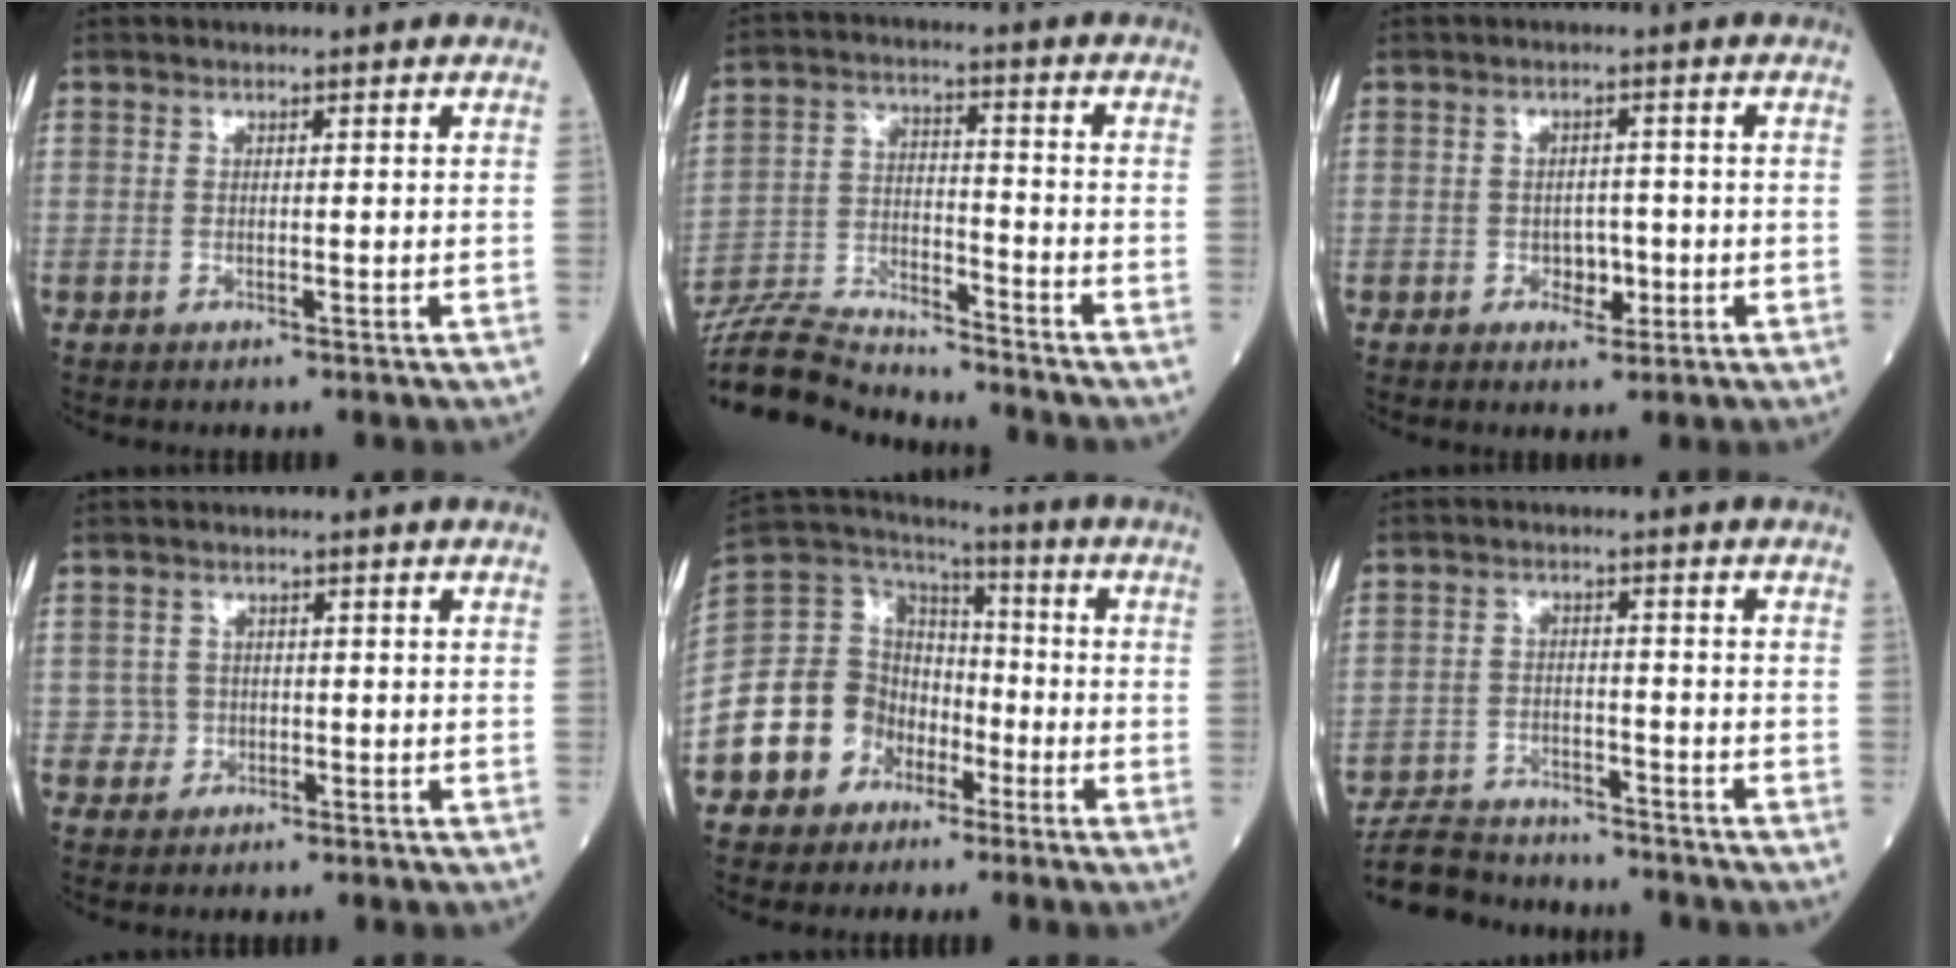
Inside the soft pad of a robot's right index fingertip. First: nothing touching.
{"total": 12.6, "force": [-12.5, 1.1, 1.7], "torque": [-0.036, 0.016, -0.230]}
{"total": 3.0, "force": [-1.0, 2.0, 2.0], "torque": [-0.022, 0.006, -0.012]}
{"total": 1.8, "force": [-0.1, 1.8, -0.3], "torque": [0.018, 0.011, -0.007]}
{"total": 12.5, "force": [-5.4, 10.5, 4.2], "torque": [-0.097, 0.049, -0.098]}
{"total": 10.5, "force": [-9.9, 2.8, 1.9], "torque": [-0.040, 0.014, -0.162]}